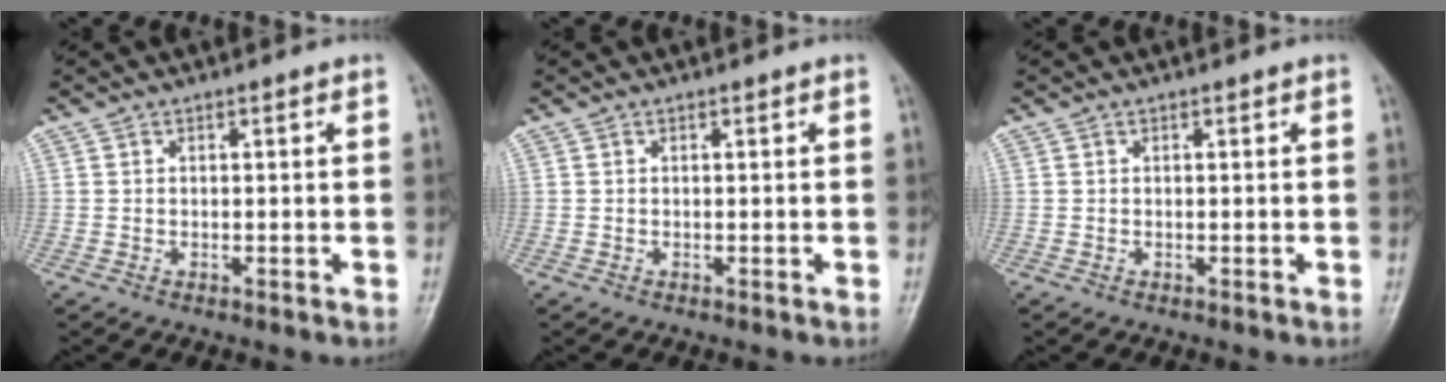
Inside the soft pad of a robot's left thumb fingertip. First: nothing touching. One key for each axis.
{"total": 0.0}
{"total": 0.0}